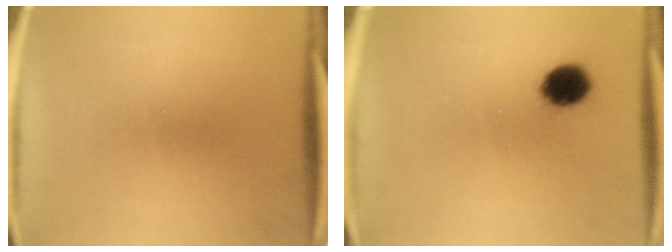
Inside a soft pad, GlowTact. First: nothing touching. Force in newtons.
{"total": 7.4}